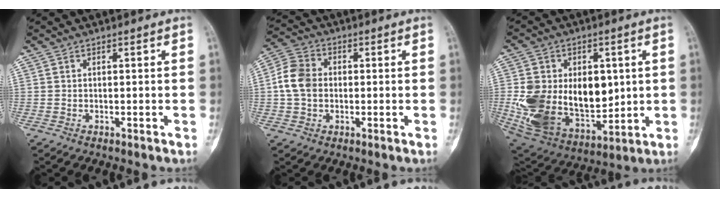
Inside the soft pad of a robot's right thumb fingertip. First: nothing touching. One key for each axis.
{"total": 8.2, "fx": -0.1, "fy": 6.4, "fz": 5.1, "tx": -0.091, "ty": 0.018, "tz": -0.010}
{"total": 23.3, "fx": 0.9, "fy": 15.6, "fz": 17.2, "tx": -0.294, "ty": -0.016, "tz": 0.050}